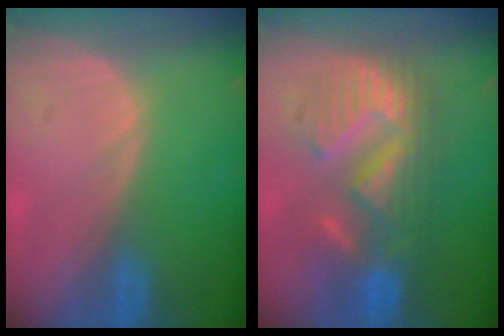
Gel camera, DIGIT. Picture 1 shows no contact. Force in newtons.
{"total": 9.7, "press": 9.7, "slide": 0.5}